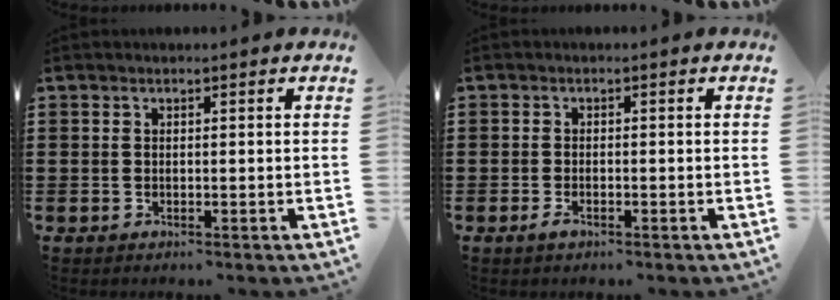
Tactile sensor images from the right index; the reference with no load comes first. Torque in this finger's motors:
{"motor_torque": [-0.73, 1.41, -0.08, -0.03]}